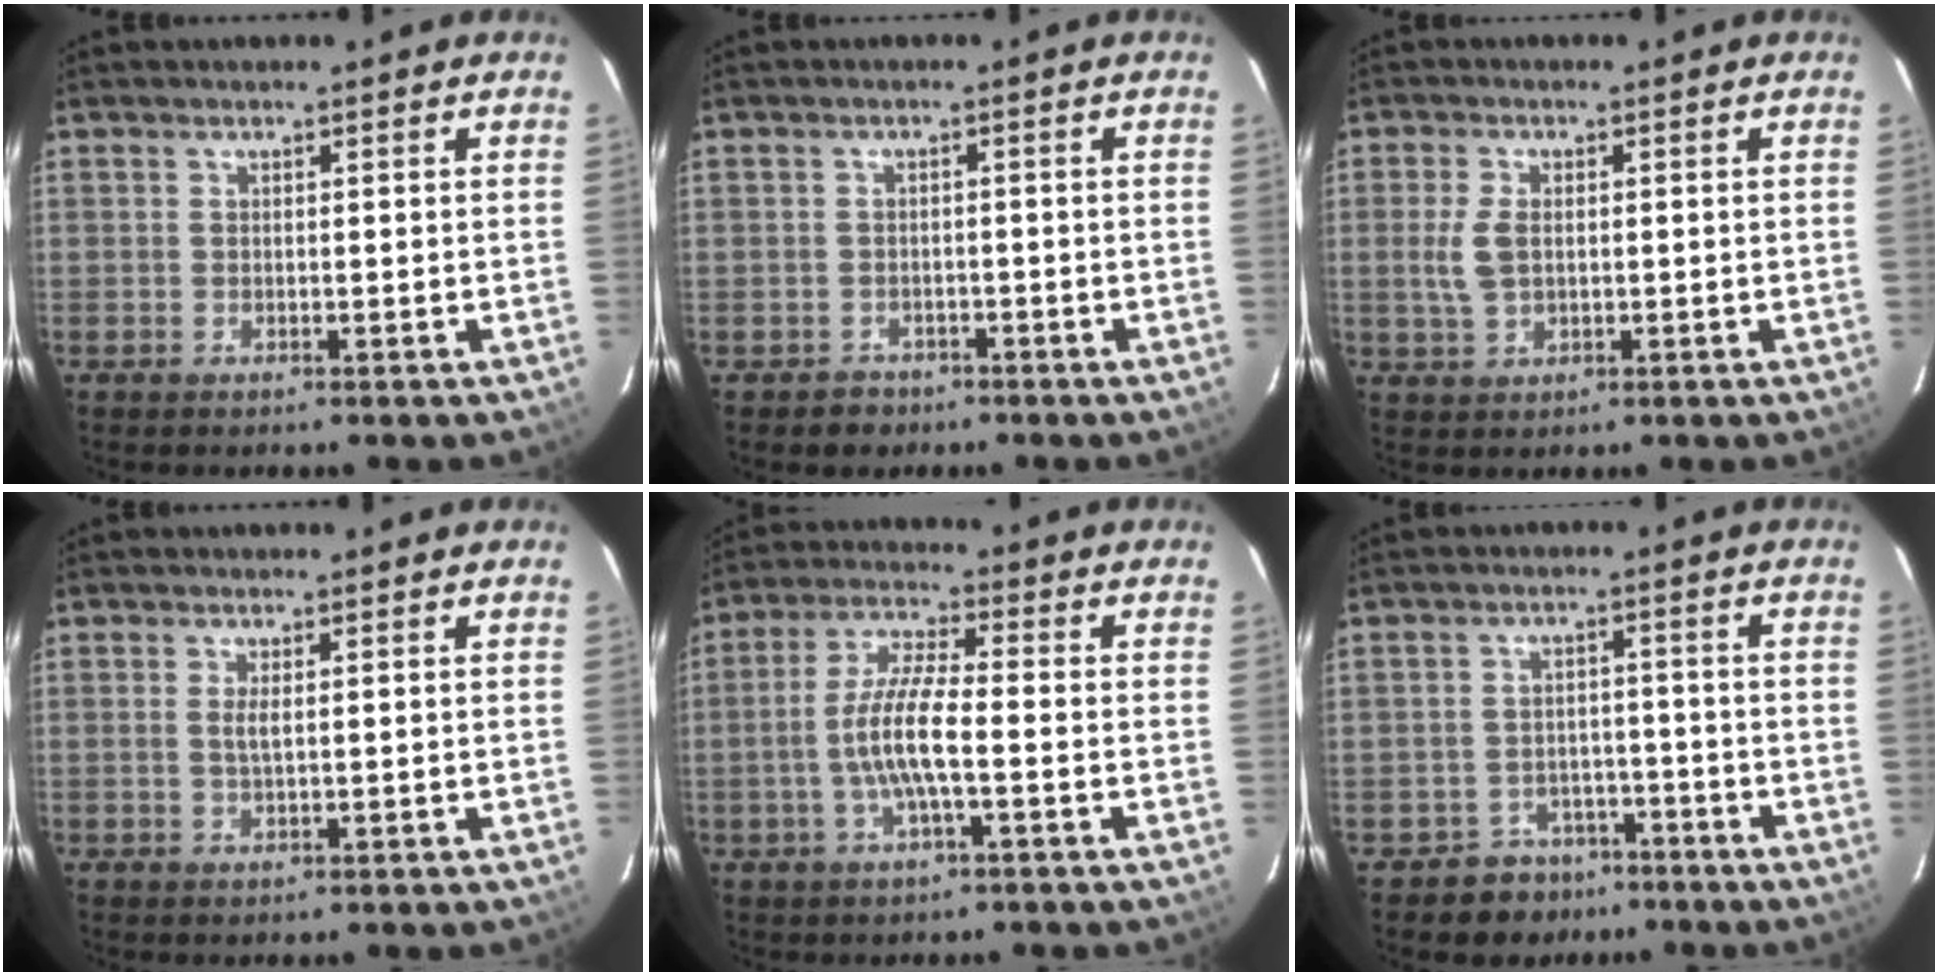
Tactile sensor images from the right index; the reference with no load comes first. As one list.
[{"total": 3.2, "force": [-1.8, 2.6, 0.0], "torque": [-0.003, 0.014, -0.024]}, {"total": 4.8, "force": [0.1, 2.9, 3.8], "torque": [-0.085, 0.003, 0.005]}, {"total": 1.6, "force": [0.2, 0.3, 1.6], "torque": [-0.031, 0.000, 0.003]}, {"total": 9.0, "force": [-2.2, 1.3, 8.7], "torque": [-0.177, 0.004, -0.043]}, {"total": 6.3, "force": [-4.3, 4.6, -0.3], "torque": [-0.004, 0.035, -0.060]}]